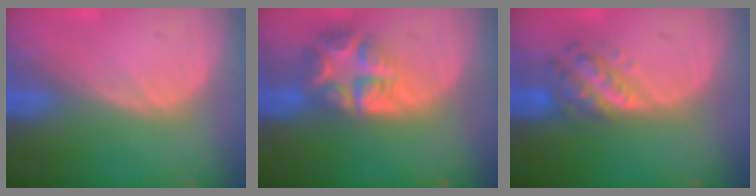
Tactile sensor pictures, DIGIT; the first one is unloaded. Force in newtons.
{"total": 8.1, "press": 7.0, "slide": 4.0}
{"total": 5.7, "press": 5.3, "slide": 2.3}